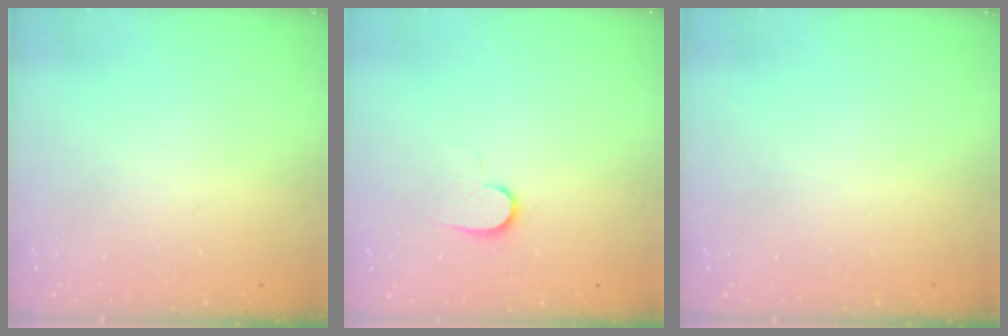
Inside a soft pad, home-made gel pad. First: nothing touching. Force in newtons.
{"total": 6.4, "press": 6.3, "slide": 0.7}
{"total": 0.0}